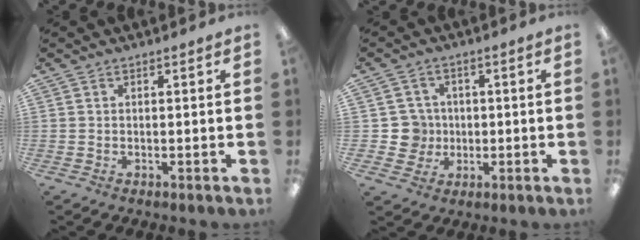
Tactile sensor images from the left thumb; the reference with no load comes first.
{"total": 6.3, "force": [-0.1, 6.3, 0.7], "torque": [-0.006, 0.007, 0.003]}